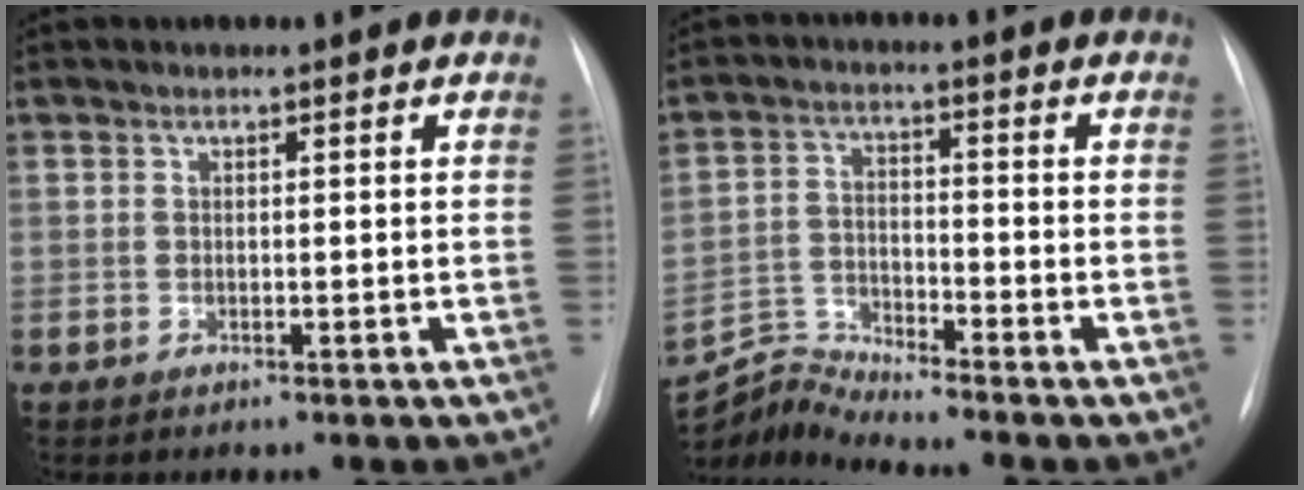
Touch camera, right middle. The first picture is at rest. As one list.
[{"total": 6.8, "force": [-6.4, -2.0, -0.9], "torque": [-0.004, 0.000, -0.123]}]